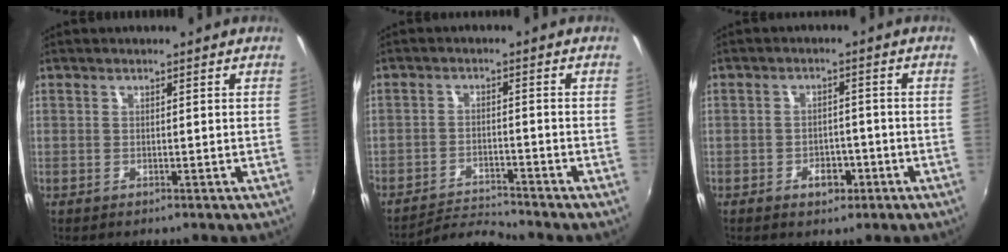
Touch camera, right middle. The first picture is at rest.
{"total": 5.6, "force": [-5.4, -1.1, 0.4], "torque": [-0.029, 0.005, -0.102]}
{"total": 3.9, "force": [-2.1, 2.8, 1.8], "torque": [-0.037, 0.004, -0.023]}